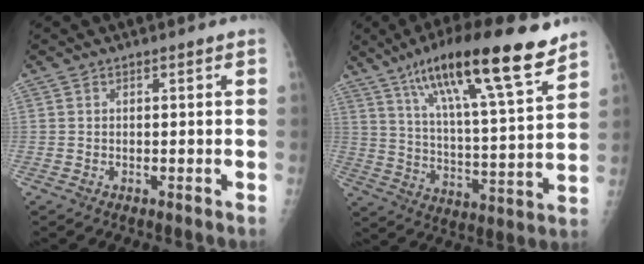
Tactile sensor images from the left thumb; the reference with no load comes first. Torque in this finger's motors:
{"motor_torque": [0.37, 0.37, 1.55, -1.22, 0.20]}